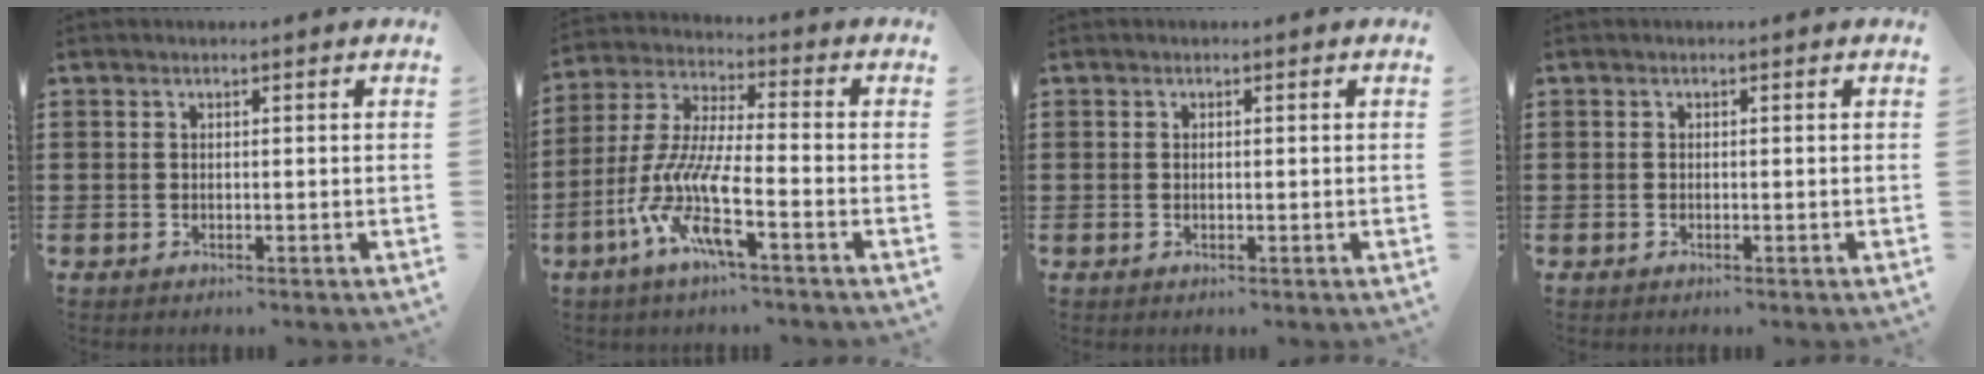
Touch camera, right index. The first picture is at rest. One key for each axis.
{"total": 10.0, "fx": -5.2, "fy": 1.7, "fz": 8.4, "tx": -0.212, "ty": -0.024, "tz": -0.112}
{"total": 0.0}
{"total": 0.0}